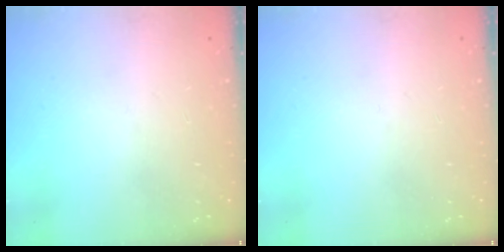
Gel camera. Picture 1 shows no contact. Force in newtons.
{"total": 0.0}